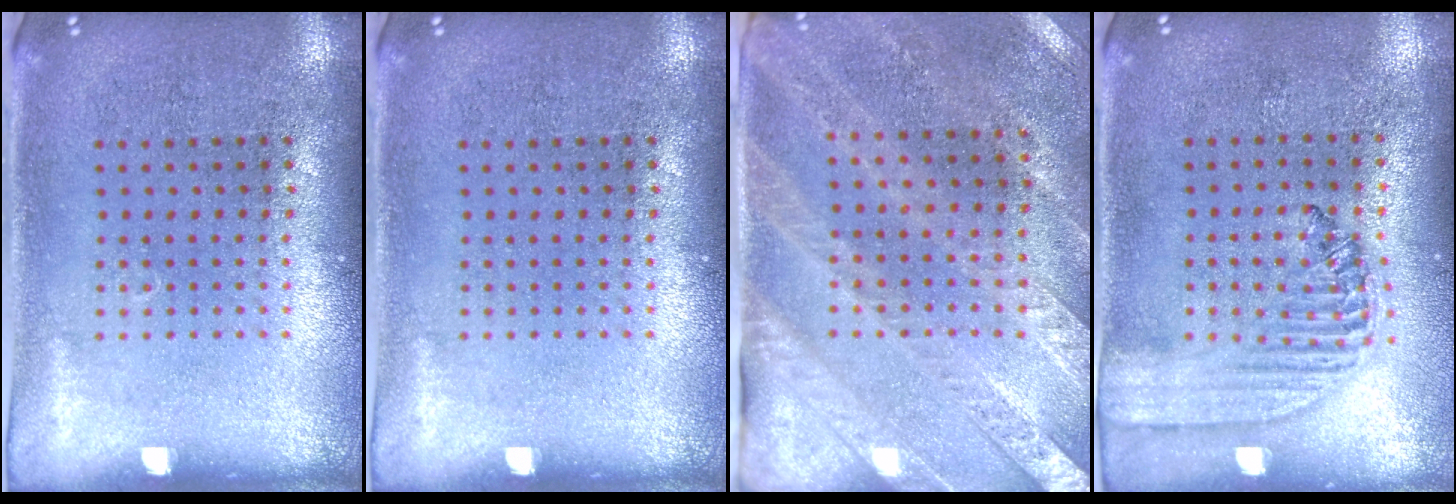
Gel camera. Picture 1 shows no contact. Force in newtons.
{"total": 0.0}
{"total": 2.6, "press": 2.3, "slide": 1.3}
{"total": 1.5, "press": 1.4, "slide": 0.5}